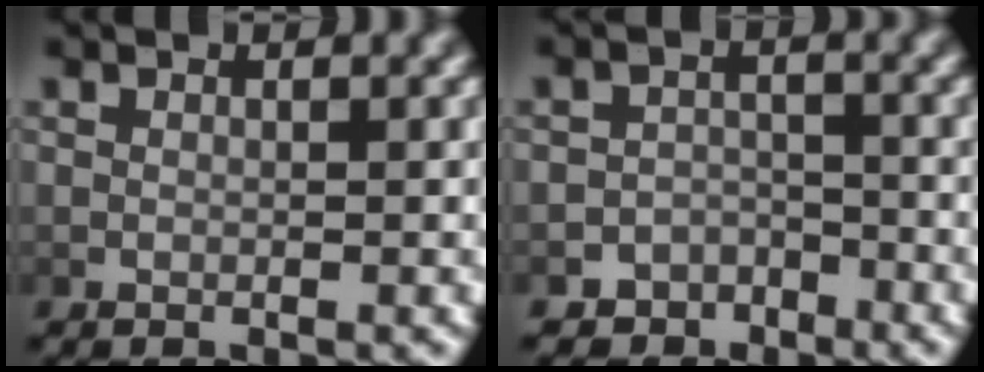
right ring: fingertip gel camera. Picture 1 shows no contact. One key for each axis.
{"total": 5.3, "fx": -4.3, "fy": 3.1, "fz": -0.1, "tx": 0.019, "ty": -0.009, "tz": -0.080}